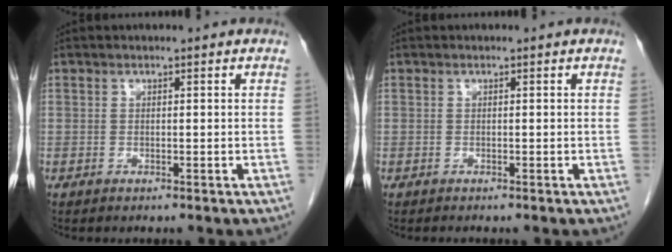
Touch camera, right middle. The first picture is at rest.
{"total": 0.0}